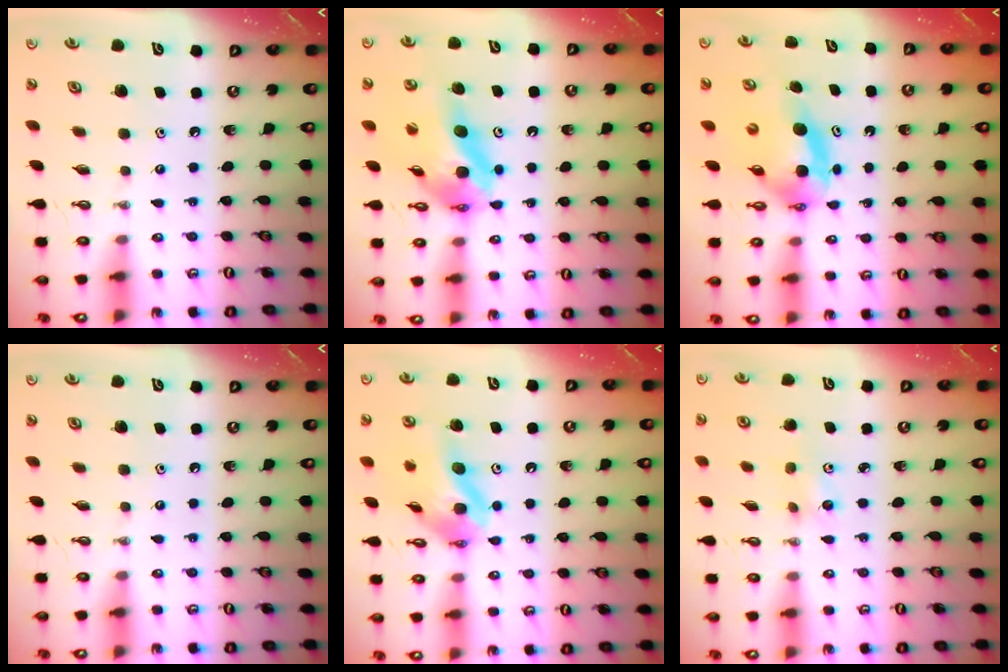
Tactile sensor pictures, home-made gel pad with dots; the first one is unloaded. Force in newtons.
{"total": 13.7, "press": 13.6, "slide": 1.6}
{"total": 6.1, "press": 5.9, "slide": 1.6}
{"total": 0.0}
{"total": 11.4, "press": 11.3, "slide": 1.2}
{"total": 6.2, "press": 5.5, "slide": 2.9}